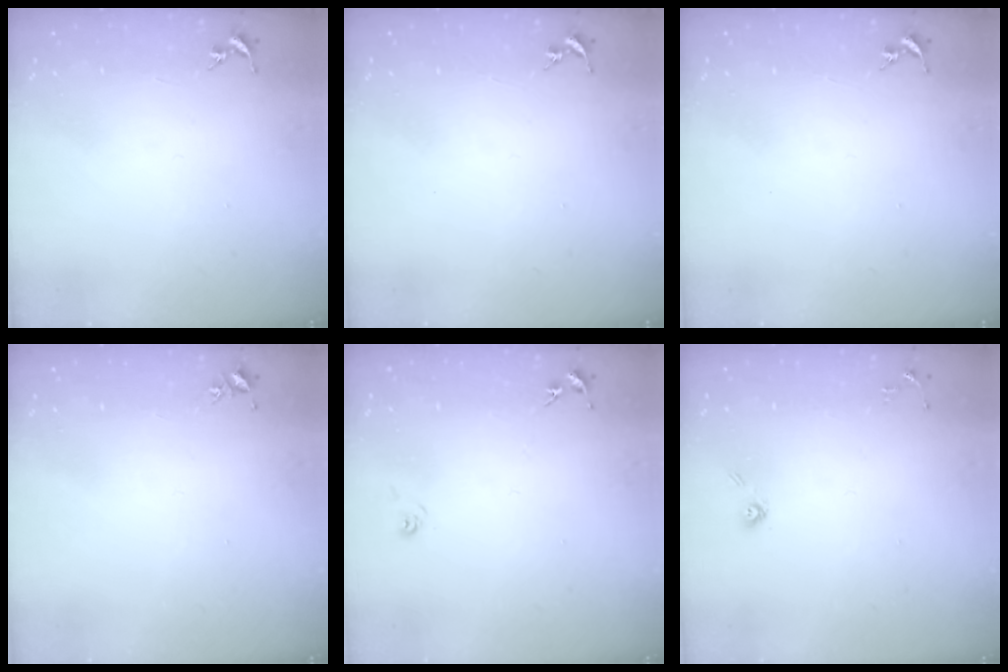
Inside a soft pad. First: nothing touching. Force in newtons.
{"total": 0.0}
{"total": 0.0}
{"total": 3.0, "press": 3.0, "slide": 0.4}
{"total": 4.4, "press": 4.4, "slide": 0.5}
{"total": 3.7, "press": 3.3, "slide": 1.8}